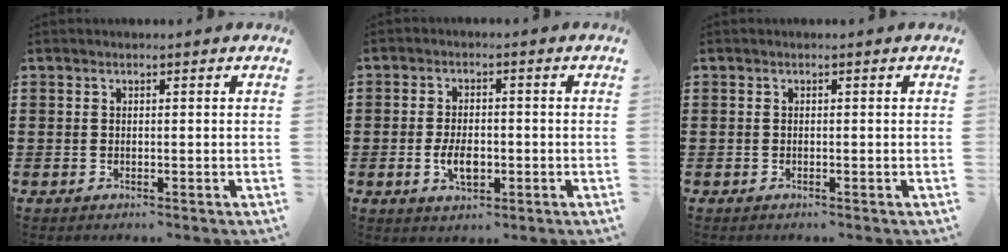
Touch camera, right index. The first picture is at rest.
{"total": 4.6, "force": [-1.1, 2.3, 3.9], "torque": [-0.084, -0.004, -0.020]}
{"total": 0.0}